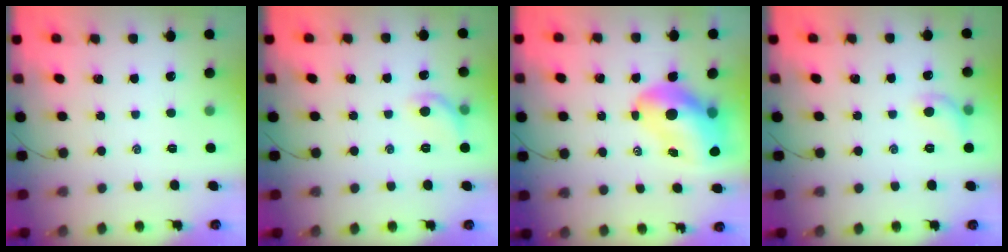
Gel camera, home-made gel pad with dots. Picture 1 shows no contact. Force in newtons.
{"total": 6.4, "press": 6.3, "slide": 1.2}
{"total": 12.7, "press": 12.1, "slide": 3.8}
{"total": 6.6, "press": 6.5, "slide": 1.3}